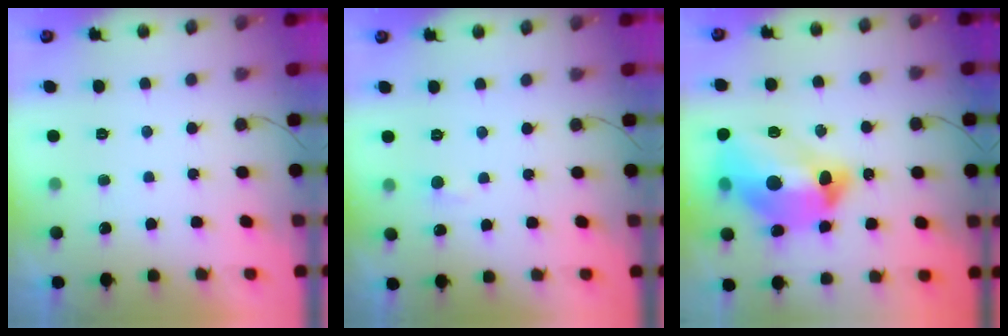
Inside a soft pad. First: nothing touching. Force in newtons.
{"total": 4.2, "press": 4.2, "slide": 0.6}
{"total": 21.9, "press": 21.8, "slide": 2.2}